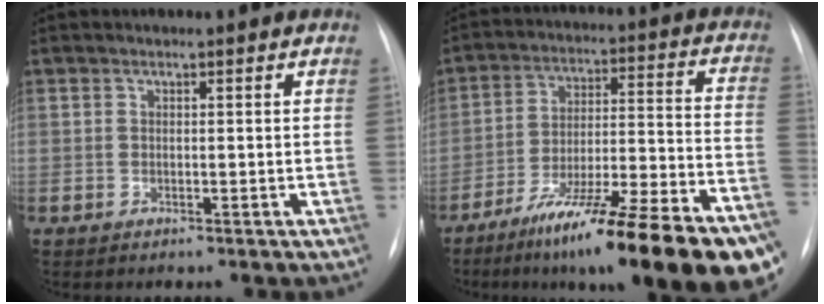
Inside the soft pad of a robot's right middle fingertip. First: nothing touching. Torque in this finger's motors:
{"motor_torque": [1.36, -0.78, 0.56, 0.21]}